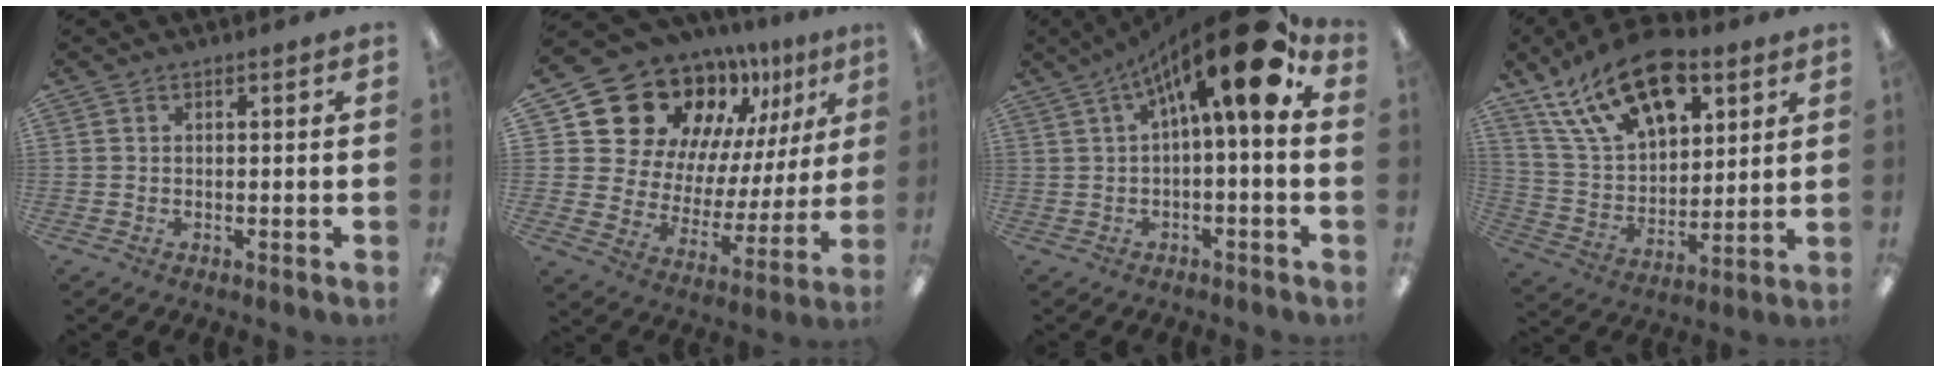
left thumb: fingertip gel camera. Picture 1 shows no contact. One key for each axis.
{"total": 19.5, "fx": 14.4, "fy": 11.2, "fz": 6.8, "tx": -0.135, "ty": -0.104, "tz": 0.274}
{"total": 19.6, "fx": 7.9, "fy": 5.7, "fz": 17.1, "tx": -0.250, "ty": -0.045, "tz": 0.123}
{"total": 20.5, "fx": 12.2, "fy": 11.1, "fz": 12.1, "tx": -0.208, "ty": -0.056, "tz": 0.218}